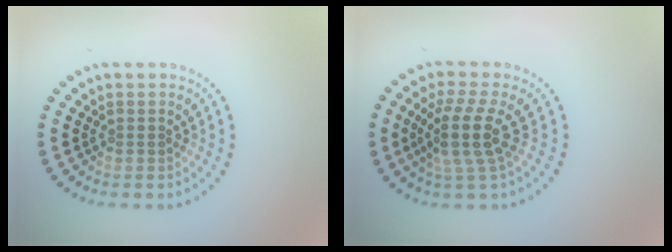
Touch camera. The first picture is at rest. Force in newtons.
{"total": 3.9, "press": 2.9, "slide": 2.6}